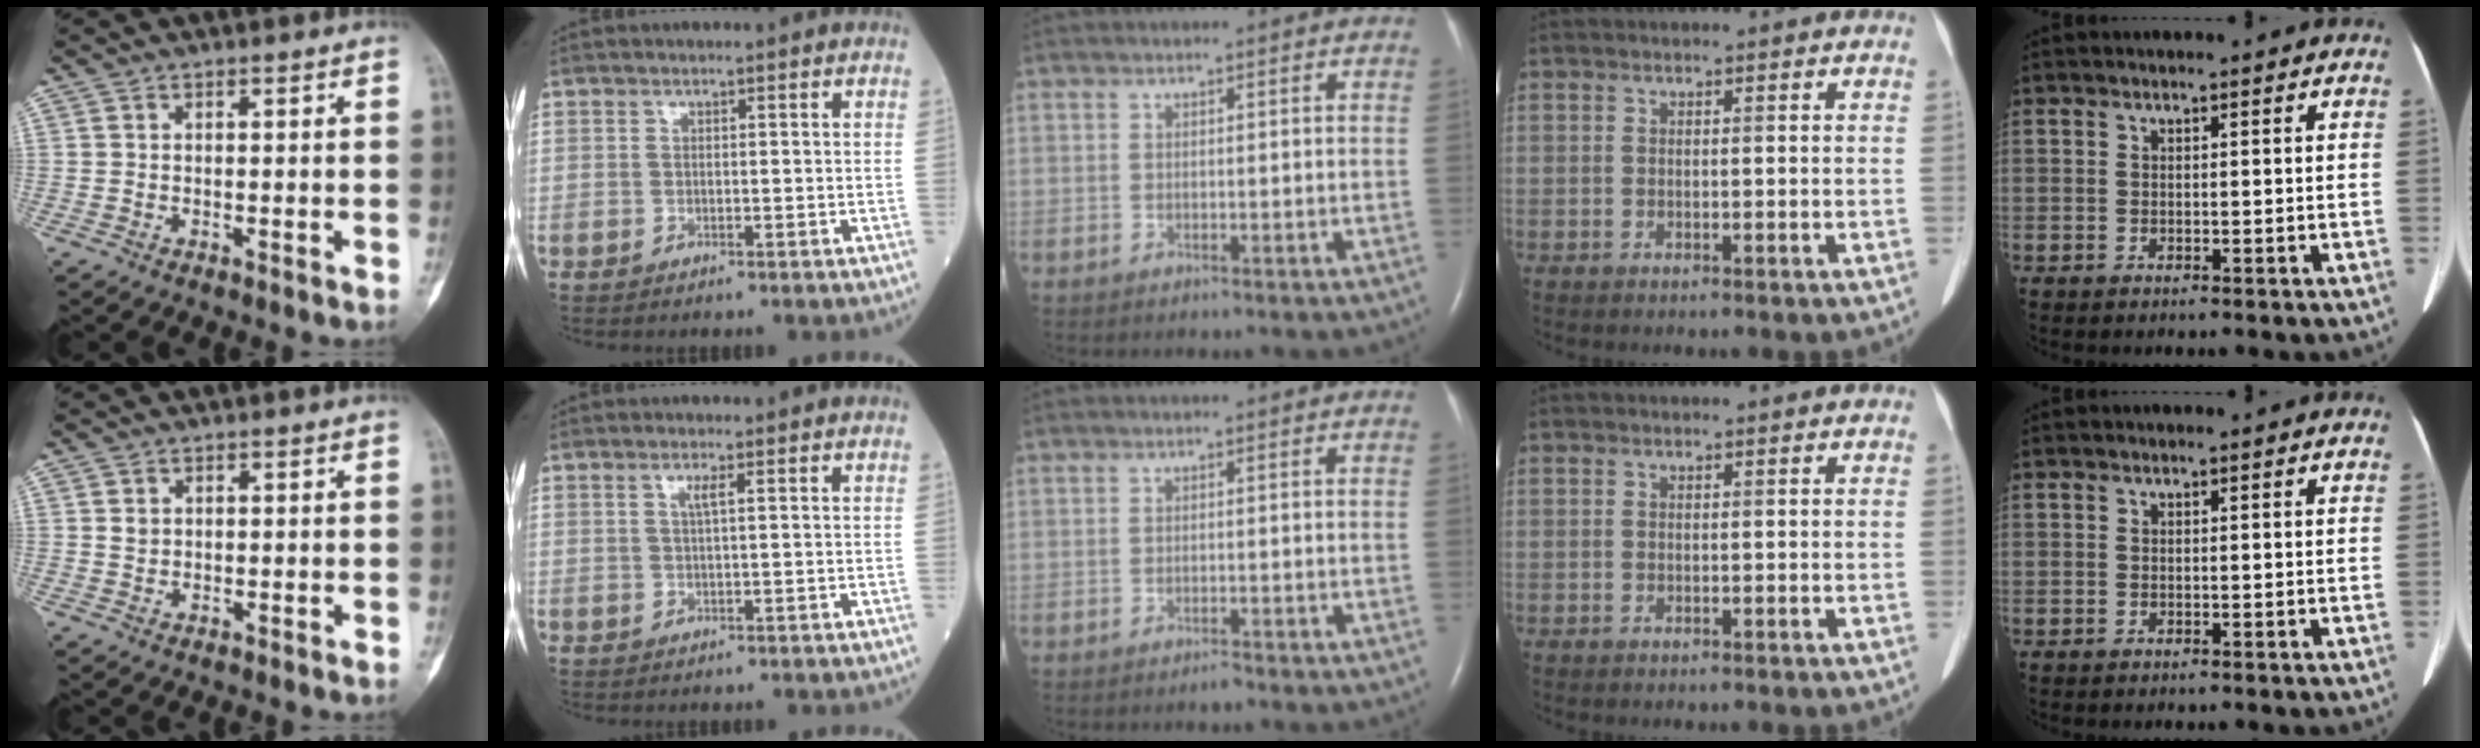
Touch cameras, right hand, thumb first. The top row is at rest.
{"thumb": {"total": 1.4, "force": [0.4, 1.2, 0.6], "torque": [-0.006, 0.000, 0.008]}, "index": {"total": 1.5, "force": [0.6, -0.2, 1.4], "torque": [-0.030, 0.000, 0.010]}, "middle": {"total": 0.8, "force": [-0.7, 0.0, 0.4], "torque": [-0.011, -0.003, -0.008]}}